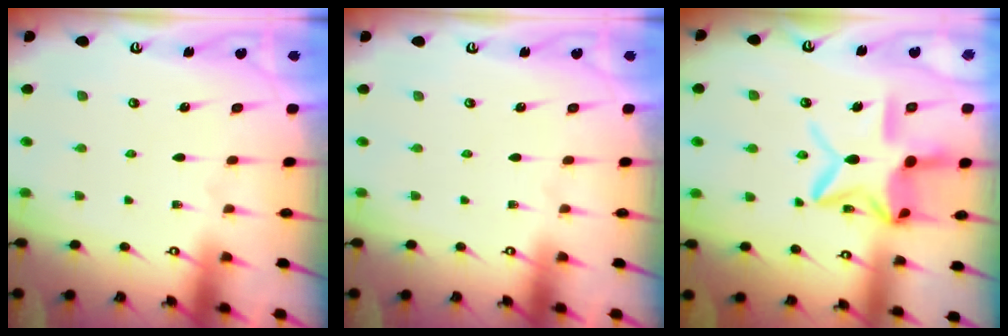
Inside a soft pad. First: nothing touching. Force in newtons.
{"total": 0.0}
{"total": 15.4, "press": 15.3, "slide": 1.4}